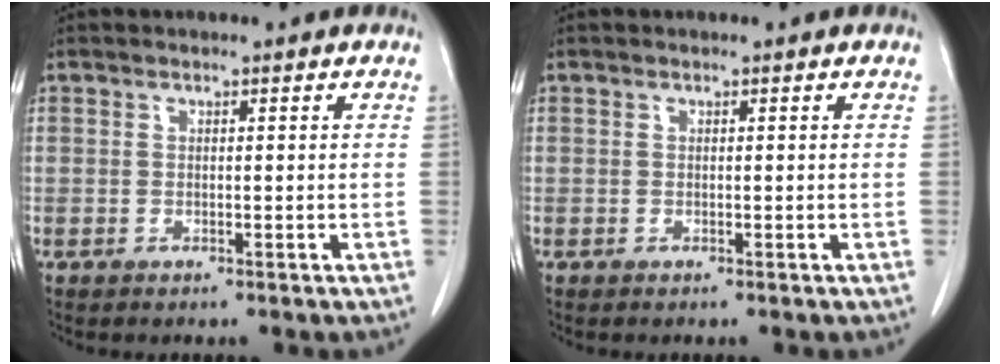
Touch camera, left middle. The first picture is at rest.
{"total": 0.0}